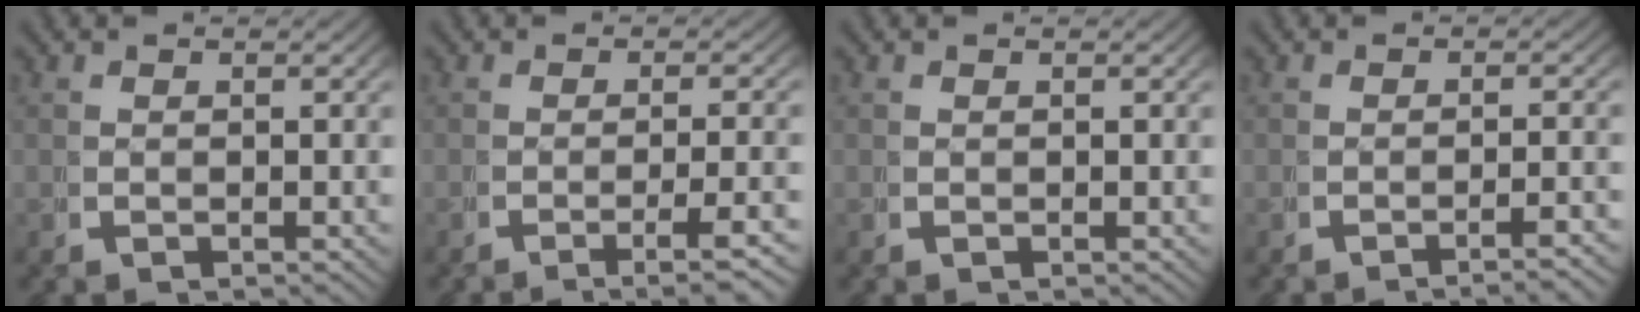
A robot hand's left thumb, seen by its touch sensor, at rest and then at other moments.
{"total": 4.1, "force": [-2.5, 0.7, 3.2], "torque": [-0.050, -0.003, -0.037]}
{"total": 0.0}
{"total": 3.0, "force": [-2.5, 0.0, 1.7], "torque": [-0.020, 0.006, -0.042]}